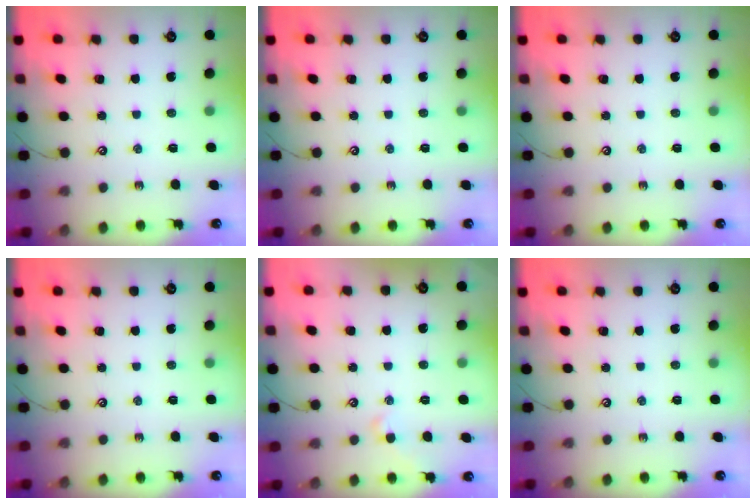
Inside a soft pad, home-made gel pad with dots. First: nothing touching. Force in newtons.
{"total": 0.0}
{"total": 0.0}
{"total": 0.0}
{"total": 0.6, "press": 0.4, "slide": 0.5}
{"total": 0.0}